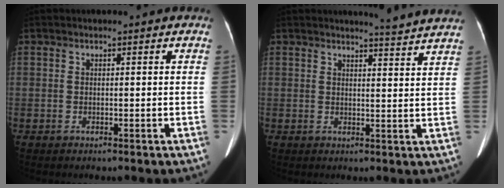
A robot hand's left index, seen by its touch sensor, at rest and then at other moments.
{"total": 5.2, "force": [5.0, -1.0, 1.0], "torque": [-0.023, -0.014, 0.049]}